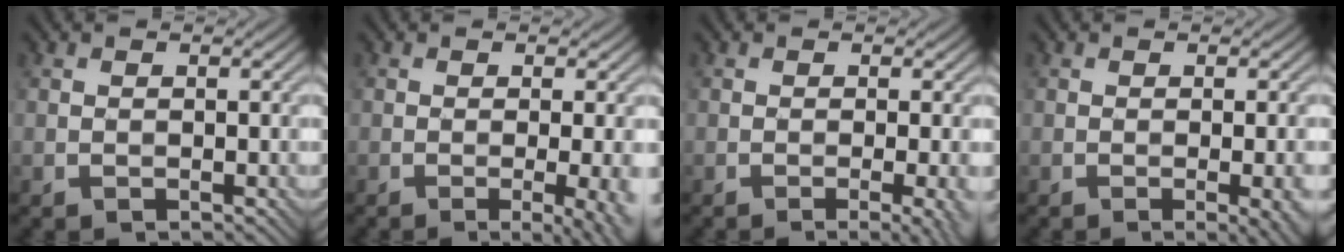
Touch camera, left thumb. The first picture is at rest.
{"total": 5.2, "force": [-1.1, 1.2, 4.9], "torque": [-0.066, -0.004, -0.013]}
{"total": 3.6, "force": [-1.1, 0.8, 3.4], "torque": [-0.045, 0.003, -0.018]}
{"total": 4.7, "force": [-1.5, 1.2, 4.3], "torque": [-0.052, -0.001, -0.015]}